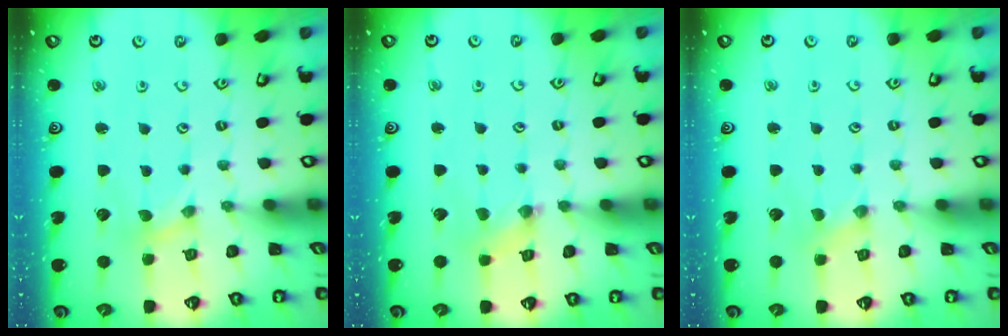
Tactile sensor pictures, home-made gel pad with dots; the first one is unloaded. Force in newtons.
{"total": 1.3, "press": 1.3, "slide": 0.2}
{"total": 0.0}